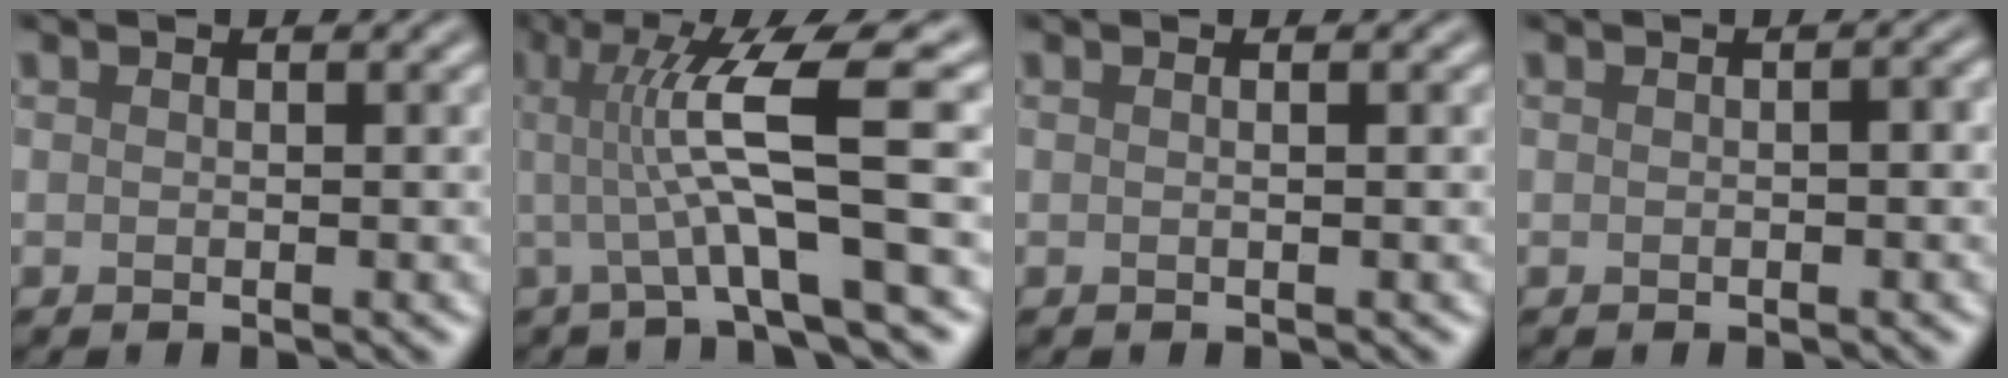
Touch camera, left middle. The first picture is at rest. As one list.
[{"total": 7.4, "force": [0.4, 1.0, 7.3], "torque": [-0.118, 0.004, 0.014]}, {"total": 0.6, "force": [0.2, 0.4, 0.4], "torque": [0.007, -0.001, -0.006]}, {"total": 0.7, "force": [-0.1, 0.1, 0.7], "torque": [-0.005, 0.005, 0.008]}]